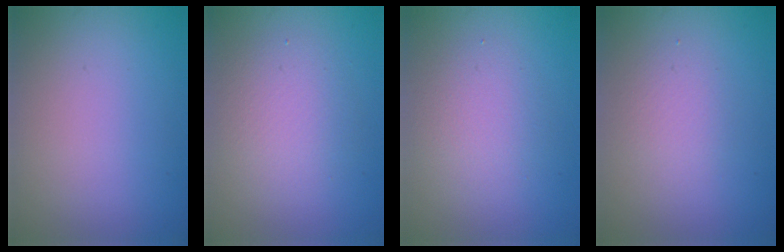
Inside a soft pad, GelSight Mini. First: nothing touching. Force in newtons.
{"total": 3.7, "press": 3.6, "slide": 0.3}
{"total": 2.9, "press": 2.9, "slide": 0.2}
{"total": 1.9, "press": 1.9, "slide": 0.1}